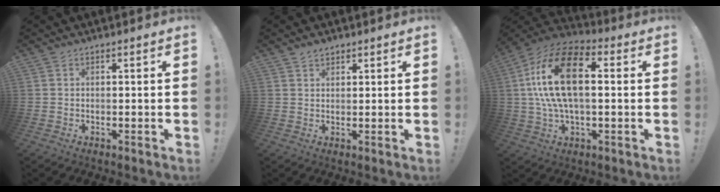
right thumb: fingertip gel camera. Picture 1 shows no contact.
{"total": 2.4, "force": [1.9, 1.2, 0.7], "torque": [0.000, -0.013, 0.034]}
{"total": 20.1, "force": [3.0, 10.5, 17.0], "torque": [-0.326, 0.012, 0.047]}